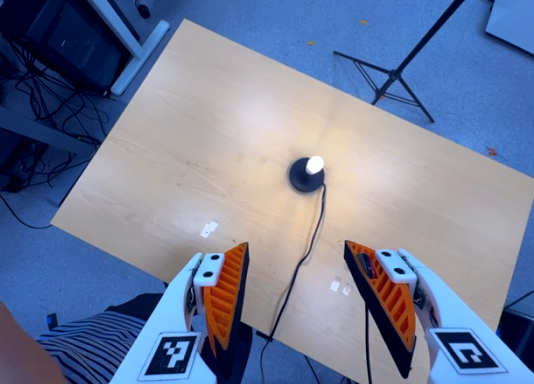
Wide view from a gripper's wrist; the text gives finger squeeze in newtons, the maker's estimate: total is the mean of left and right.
{"total": 0.0}